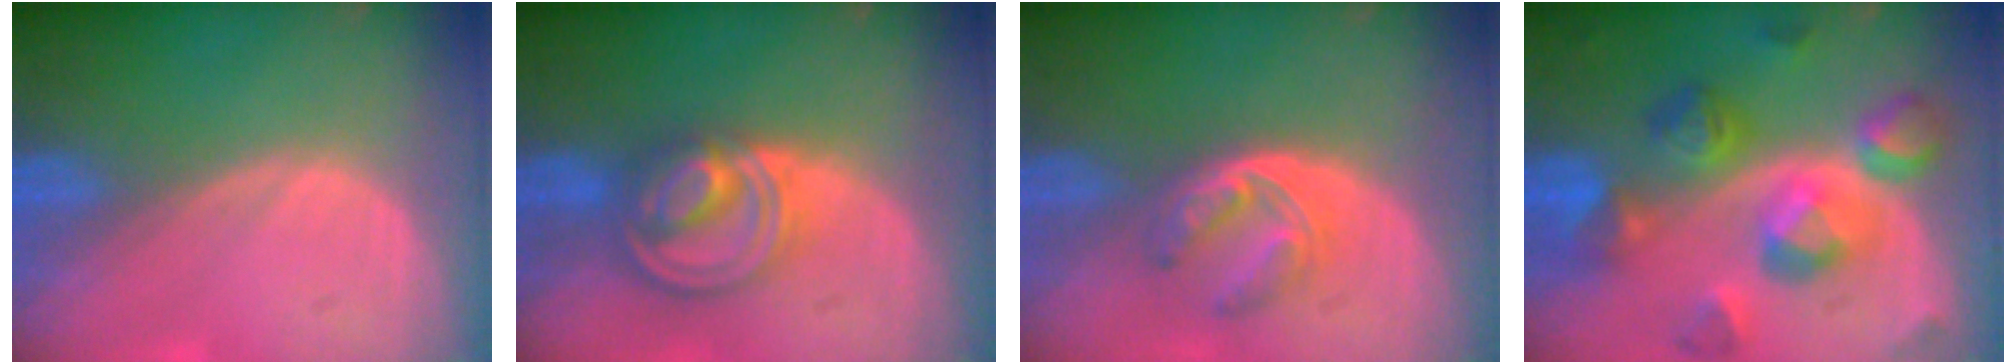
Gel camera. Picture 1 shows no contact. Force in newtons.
{"total": 8.3, "press": 7.1, "slide": 4.4}
{"total": 6.3, "press": 5.0, "slide": 3.8}
{"total": 11.2, "press": 11.2, "slide": 1.1}